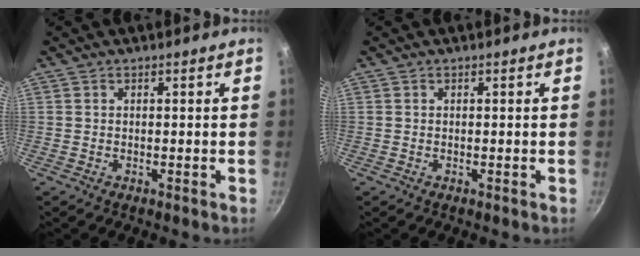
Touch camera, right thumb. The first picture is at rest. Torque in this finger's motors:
{"motor_torque": [-0.16, 0.16, 0.00, 0.00, 0.00]}